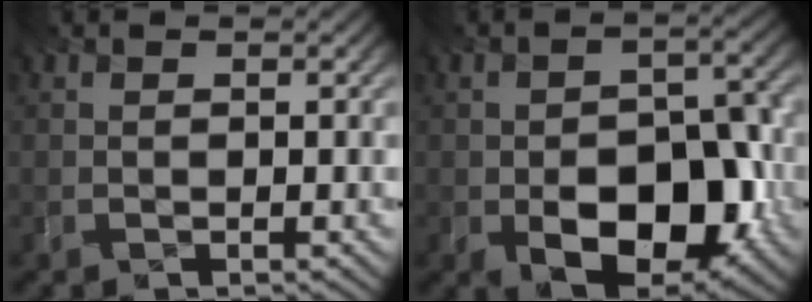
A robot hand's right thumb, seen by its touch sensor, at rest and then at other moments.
{"total": 12.5, "force": [-4.7, 7.2, 9.0], "torque": [-0.134, -0.018, -0.075]}